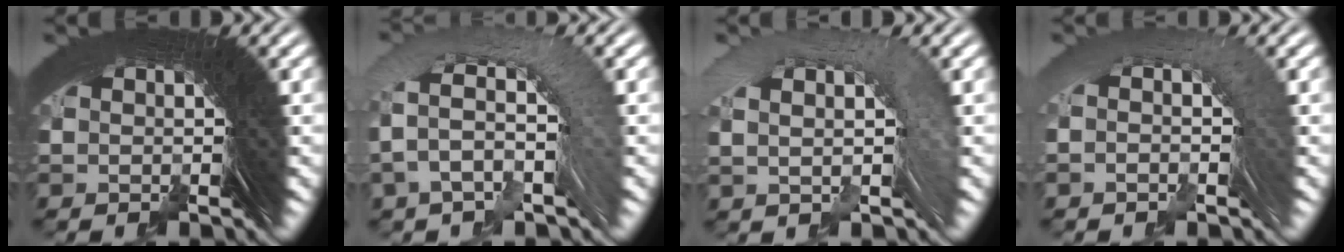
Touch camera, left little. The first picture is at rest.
{"total": 4.4, "force": [0.1, 2.3, 3.8], "torque": [-0.064, 0.015, -0.001]}
{"total": 4.4, "force": [1.3, 1.8, 3.9], "torque": [-0.047, 0.035, 0.014]}
{"total": 2.1, "force": [-0.2, 0.4, 2.0], "torque": [-0.011, 0.018, -0.012]}